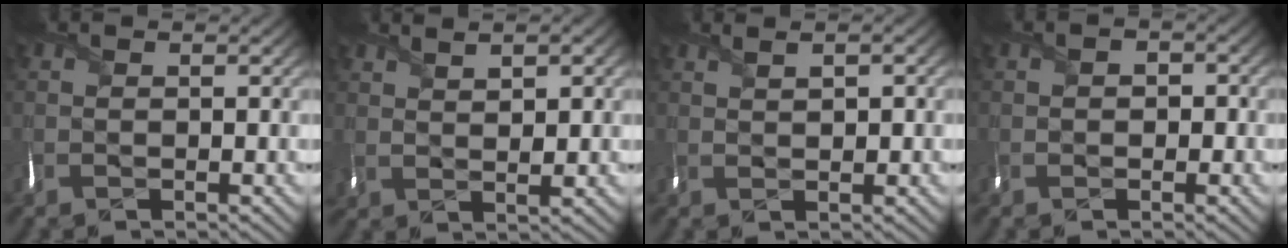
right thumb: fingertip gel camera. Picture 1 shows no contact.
{"total": 4.0, "force": [2.1, 1.6, 3.0], "torque": [-0.060, 0.000, 0.048]}
{"total": 2.0, "force": [1.0, 0.7, 1.6], "torque": [-0.029, 0.003, 0.023]}
{"total": 1.8, "force": [-0.6, 1.5, 0.9], "torque": [-0.016, -0.002, -0.014]}